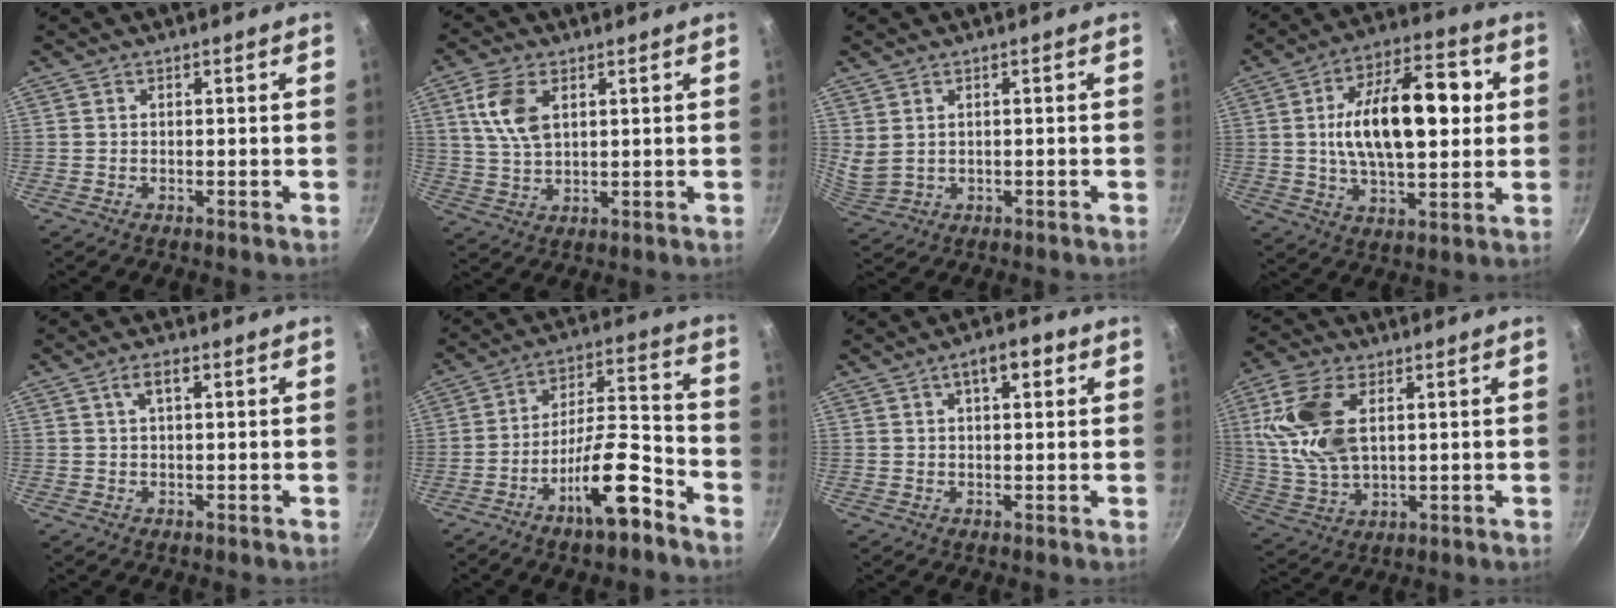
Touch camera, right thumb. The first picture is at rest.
{"total": 8.3, "force": [2.9, 4.5, 6.3], "torque": [-0.123, -0.008, 0.059]}
{"total": 3.1, "force": [0.4, 2.0, 2.3], "torque": [-0.049, -0.004, 0.025]}
{"total": 20.1, "force": [2.5, 10.2, 17.1], "torque": [-0.254, 0.012, 0.033]}
{"total": 3.0, "force": [1.1, 1.2, 2.5], "torque": [-0.046, 0.007, 0.020]}
{"total": 14.1, "force": [-8.0, 4.1, 10.9], "torque": [-0.164, 0.062, -0.130]}
{"total": 5.5, "force": [2.2, 2.5, 4.4], "torque": [-0.050, 0.009, 0.029]}
{"total": 14.1, "force": [3.6, 8.0, 11.0], "torque": [-0.212, -0.006, 0.075]}